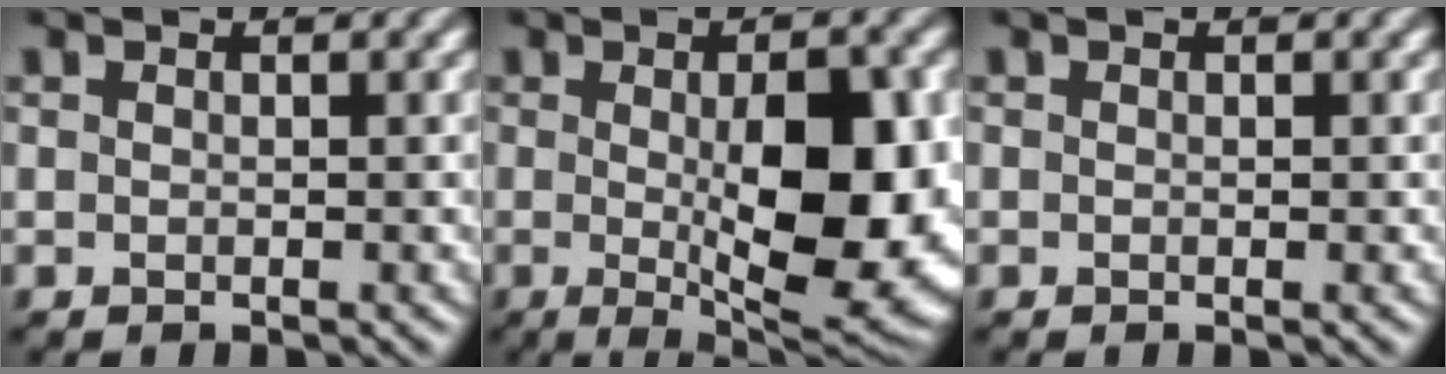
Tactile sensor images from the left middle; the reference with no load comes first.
{"total": 13.1, "force": [-0.4, 4.4, 12.3], "torque": [-0.160, -0.006, -0.004]}
{"total": 0.0}